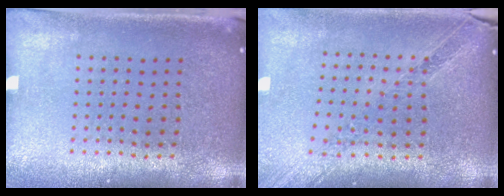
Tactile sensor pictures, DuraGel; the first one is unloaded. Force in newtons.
{"total": 1.1, "press": 1.1, "slide": 0.1}